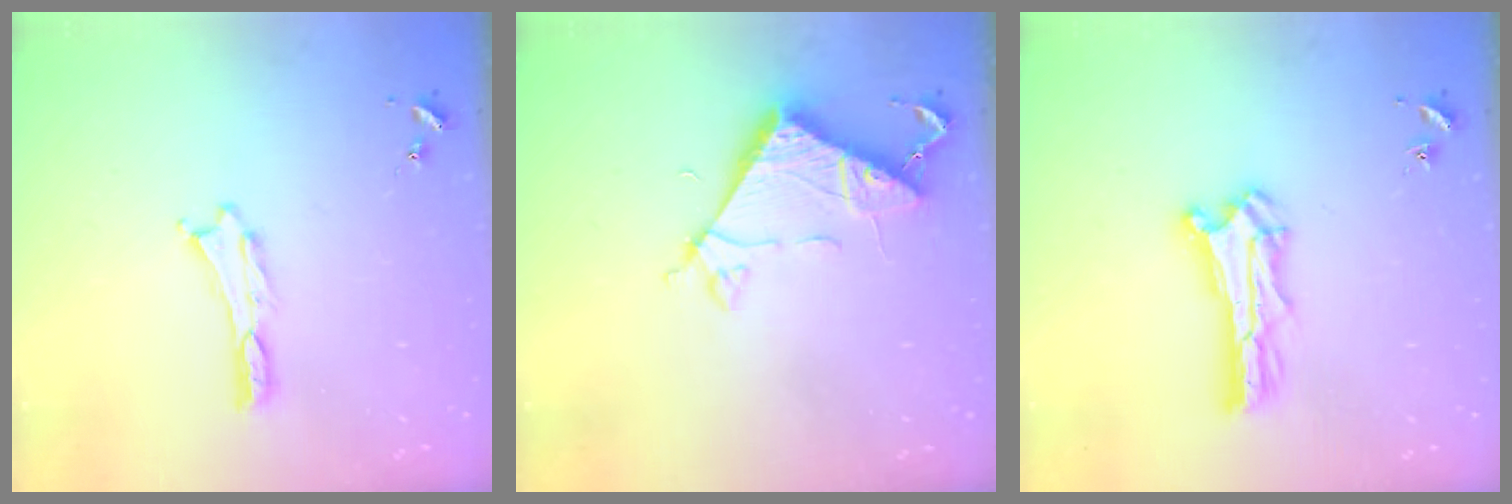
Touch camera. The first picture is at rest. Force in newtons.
{"total": 6.9, "press": 6.9, "slide": 0.4}
{"total": 1.5, "press": 1.5, "slide": 0.2}